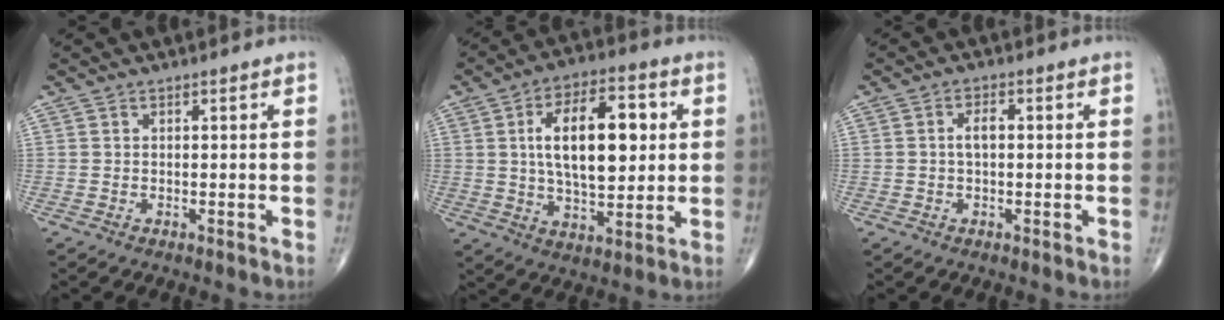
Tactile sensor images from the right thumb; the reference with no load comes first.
{"total": 16.7, "force": [2.8, 8.2, 14.3], "torque": [-0.213, 0.003, 0.045]}
{"total": 2.5, "force": [0.0, 1.3, 2.2], "torque": [-0.042, 0.009, -0.003]}